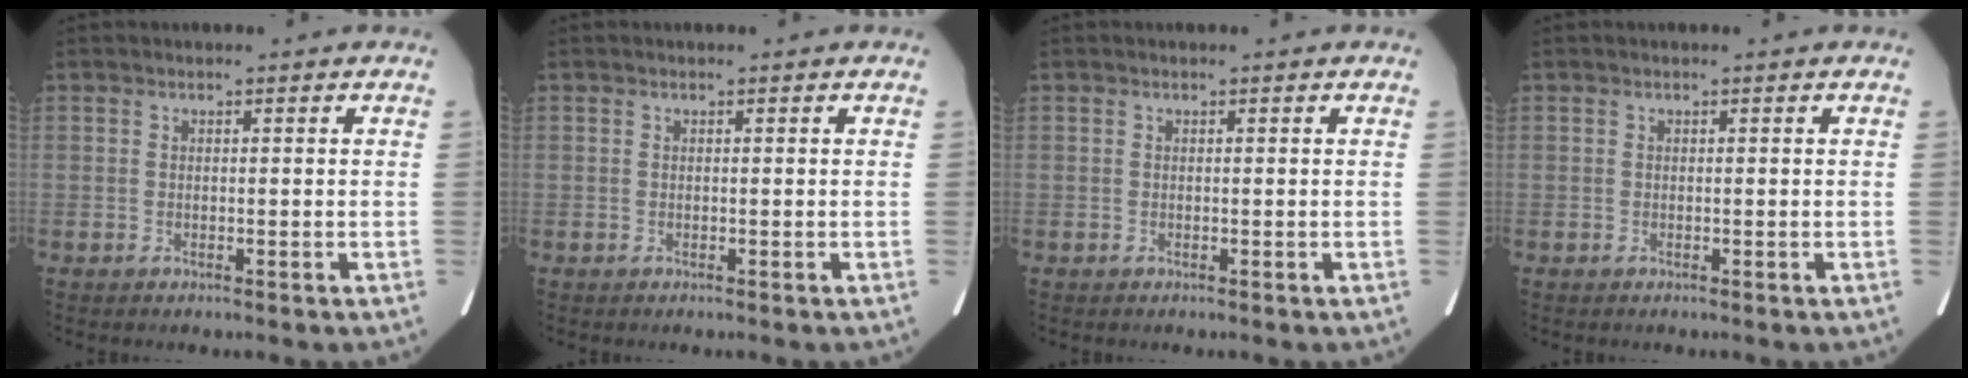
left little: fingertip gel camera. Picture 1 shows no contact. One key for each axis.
{"total": 0.0}
{"total": 0.0}
{"total": 0.0}